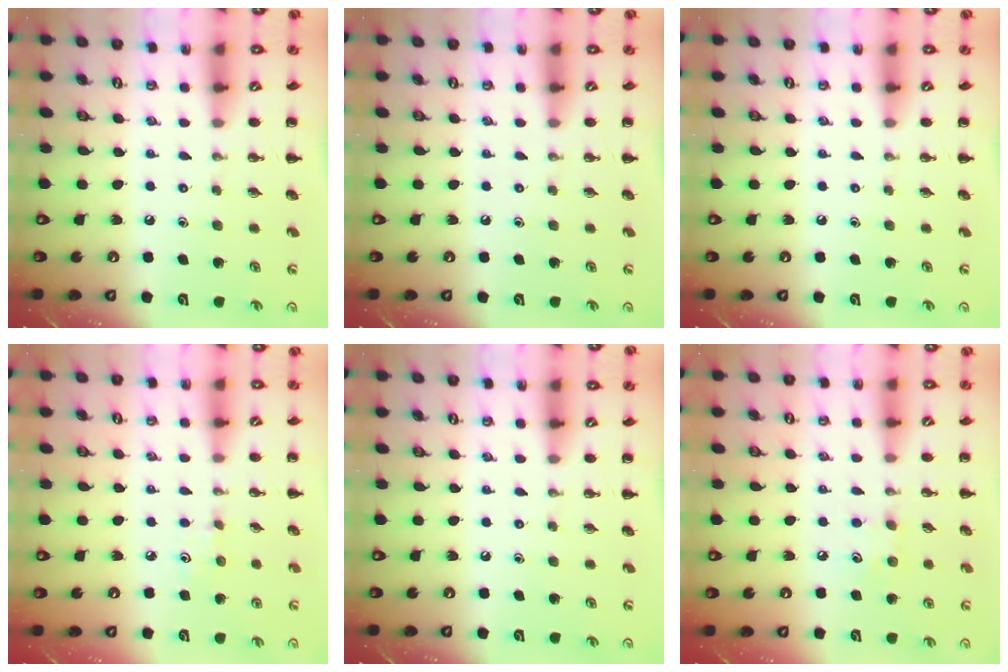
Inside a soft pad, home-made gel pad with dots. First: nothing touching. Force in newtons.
{"total": 0.0}
{"total": 0.0}
{"total": 4.2, "press": 3.9, "slide": 1.4}
{"total": 0.0}
{"total": 6.6, "press": 6.4, "slide": 1.8}